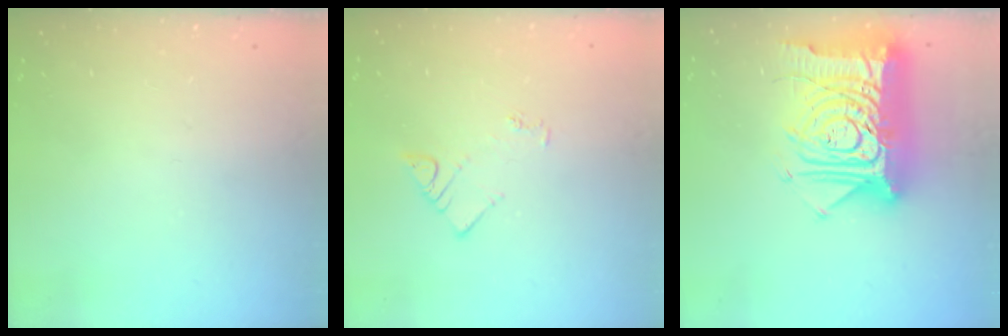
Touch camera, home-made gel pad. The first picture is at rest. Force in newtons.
{"total": 4.2, "press": 4.2, "slide": 0.5}
{"total": 24.5, "press": 24.3, "slide": 2.7}